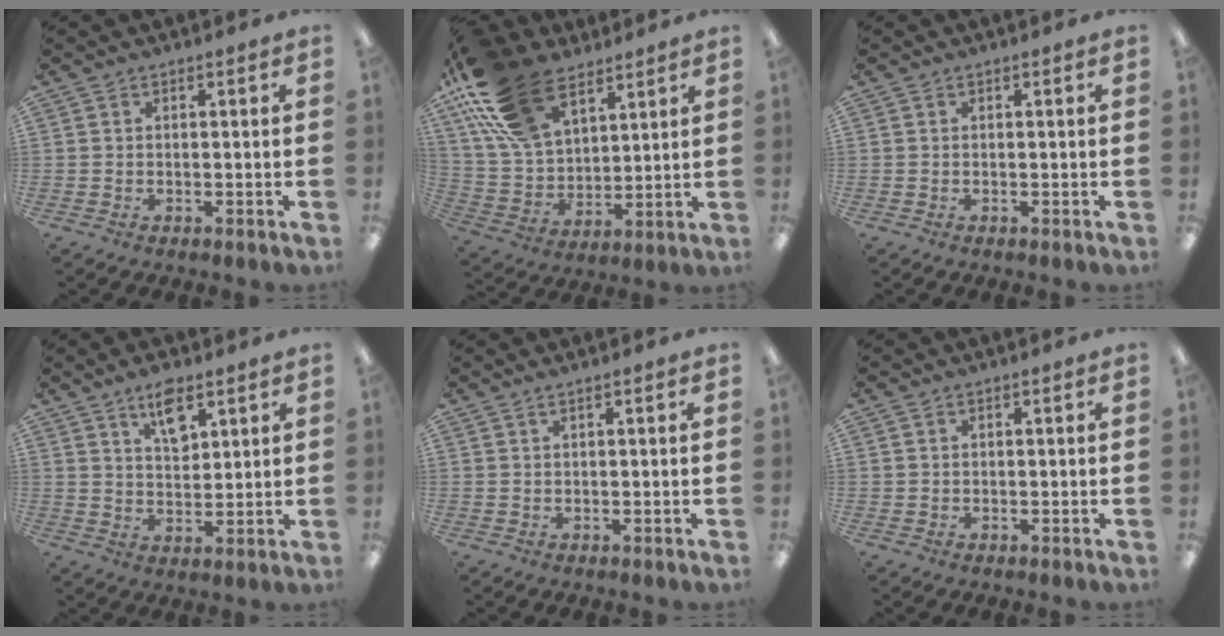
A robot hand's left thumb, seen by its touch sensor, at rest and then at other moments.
{"total": 22.5, "force": [13.9, 12.3, 12.8], "torque": [-0.282, -0.056, 0.260]}
{"total": 0.0}
{"total": 7.4, "force": [4.9, 3.4, 4.5], "torque": [-0.059, -0.024, 0.081]}
{"total": 1.0, "force": [0.6, 0.0, 0.7], "torque": [-0.015, -0.001, 0.012]}
{"total": 0.7, "force": [0.3, 0.6, 0.2], "torque": [-0.004, 0.004, 0.005]}